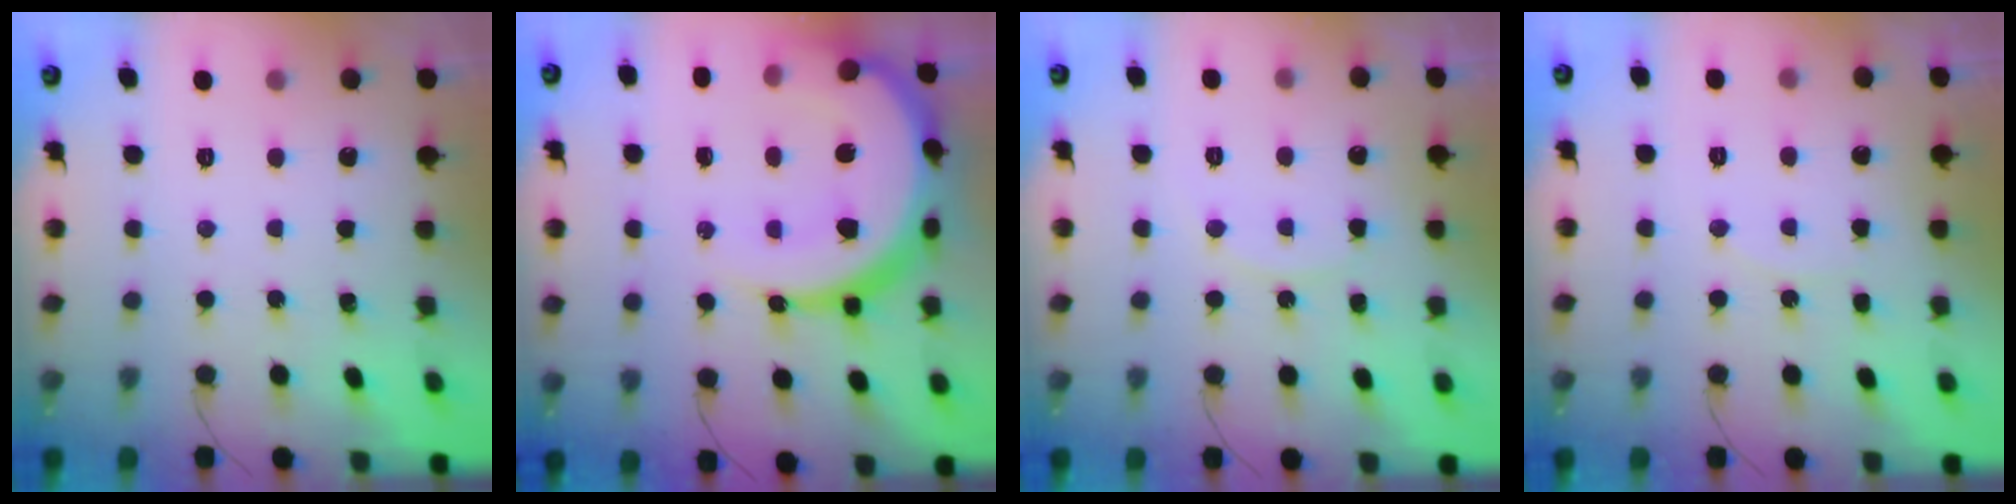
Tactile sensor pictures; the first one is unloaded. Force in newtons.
{"total": 24.2, "press": 24.1, "slide": 2.1}
{"total": 8.2, "press": 8.1, "slide": 0.5}
{"total": 6.0, "press": 6.0, "slide": 0.5}